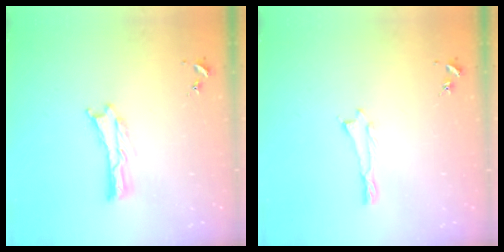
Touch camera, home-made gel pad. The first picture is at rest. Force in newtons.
{"total": 0.0}